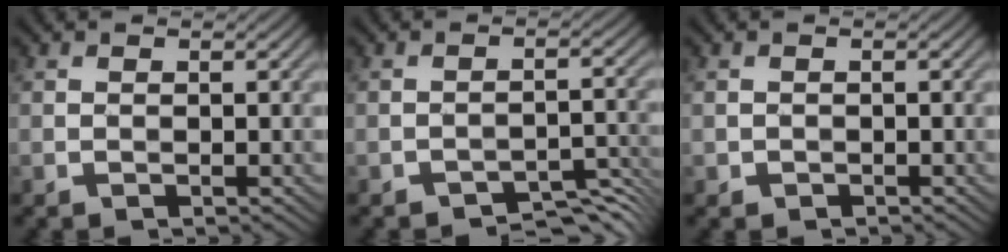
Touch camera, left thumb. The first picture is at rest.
{"total": 3.6, "force": [-3.5, 0.4, 0.7], "torque": [-0.005, 0.010, -0.053]}
{"total": 0.5, "force": [-0.1, 0.4, -0.3], "torque": [-0.001, -0.001, -0.002]}